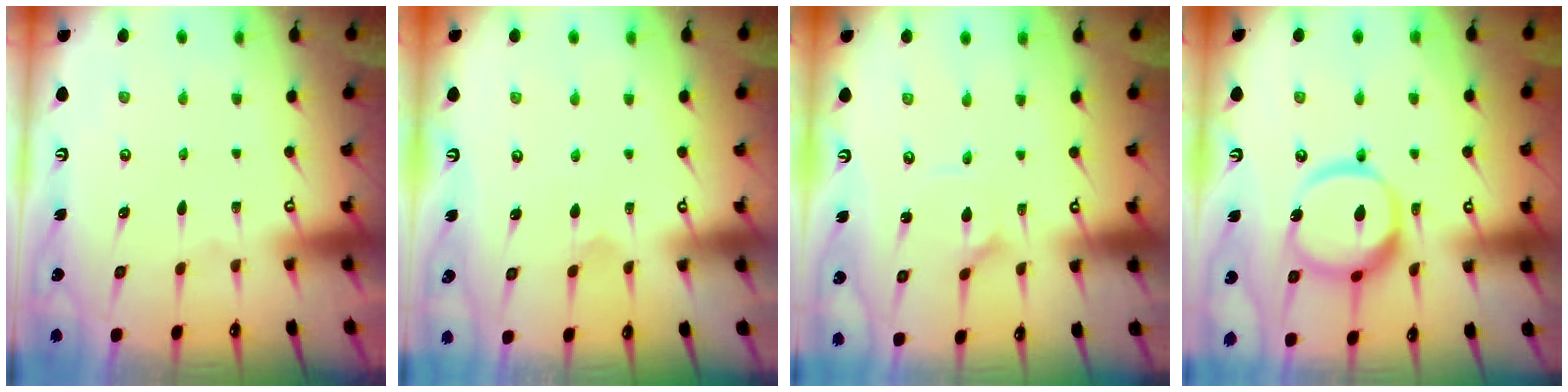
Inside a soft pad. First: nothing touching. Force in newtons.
{"total": 2.4, "press": 2.4, "slide": 0.3}
{"total": 1.6, "press": 1.6, "slide": 0.1}
{"total": 15.0, "press": 14.9, "slide": 1.8}